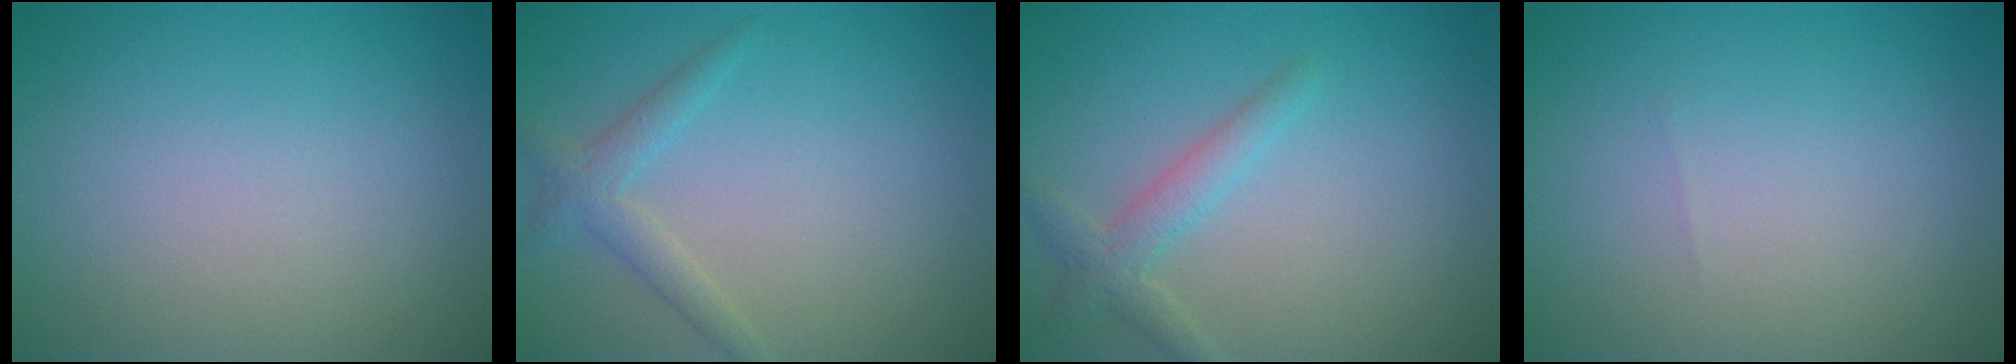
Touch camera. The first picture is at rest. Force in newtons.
{"total": 2.0, "press": 2.0, "slide": 0.1}
{"total": 2.3, "press": 2.3, "slide": 0.0}
{"total": 0.0}